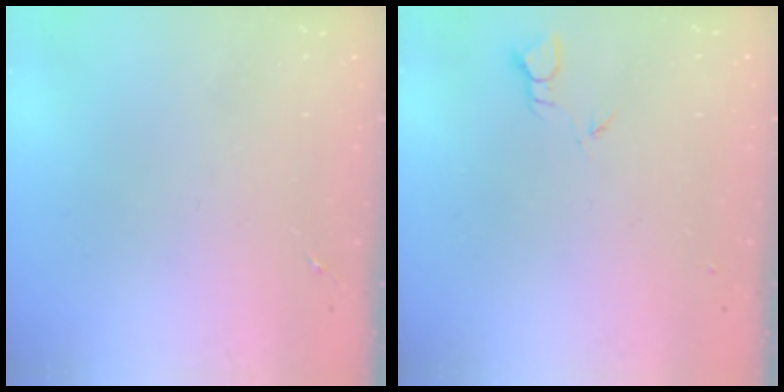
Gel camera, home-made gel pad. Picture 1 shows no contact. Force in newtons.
{"total": 2.0, "press": 2.0, "slide": 0.1}